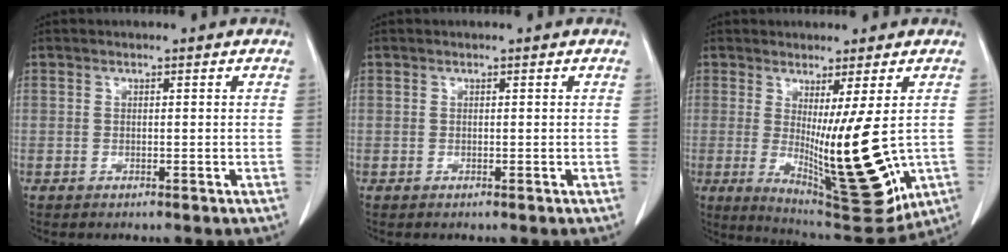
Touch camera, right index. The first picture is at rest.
{"total": 0.0}
{"total": 15.1, "force": [-0.9, 2.3, 14.9], "torque": [-0.227, -0.038, 0.001]}